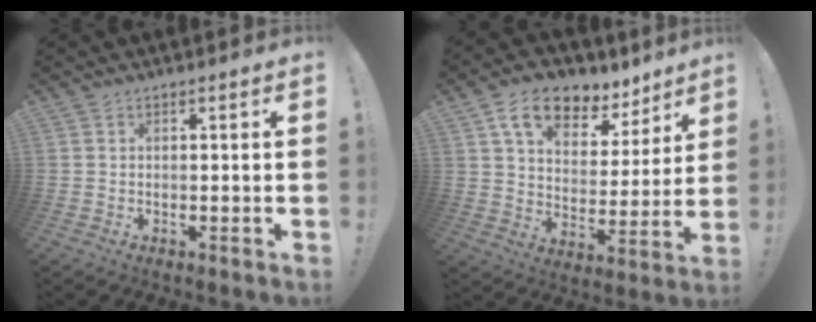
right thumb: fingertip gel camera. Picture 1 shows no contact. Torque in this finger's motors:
{"motor_torque": [0.26, 1.76, 1.04, 0.76, 0.06]}